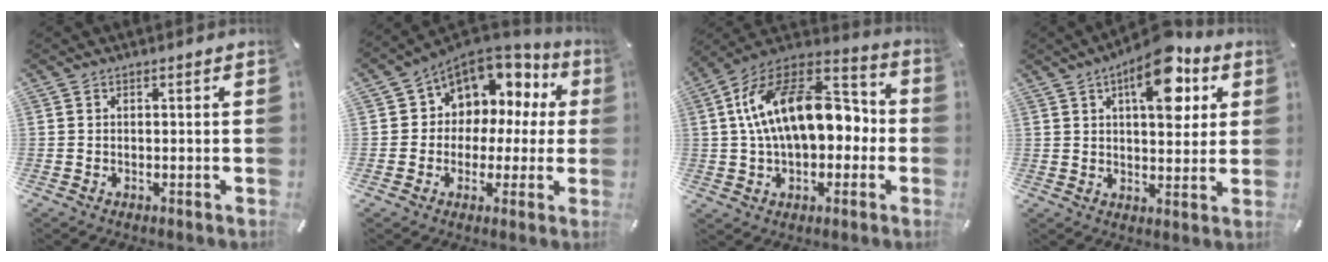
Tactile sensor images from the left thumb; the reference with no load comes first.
{"total": 8.5, "force": [3.5, 7.5, 2.3], "torque": [-0.044, -0.040, 0.068]}
{"total": 21.8, "force": [3.3, 13.5, 16.8], "torque": [-0.302, 0.007, 0.050]}
{"total": 14.8, "force": [7.4, 6.8, 10.8], "torque": [-0.146, -0.029, 0.121]}